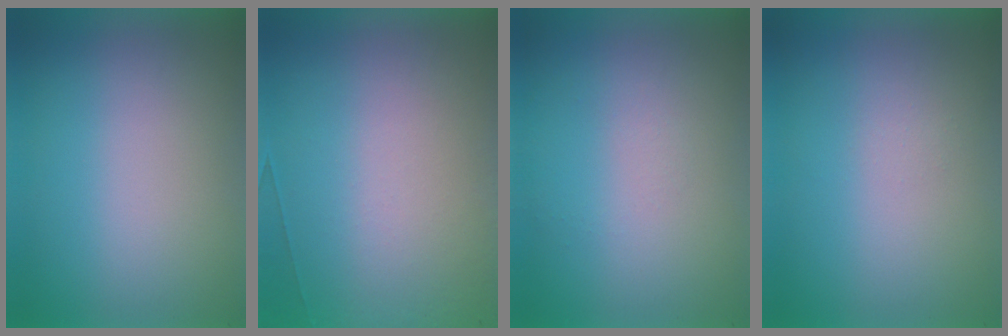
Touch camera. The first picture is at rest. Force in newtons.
{"total": 6.8}
{"total": 1.1}
{"total": 1.3}